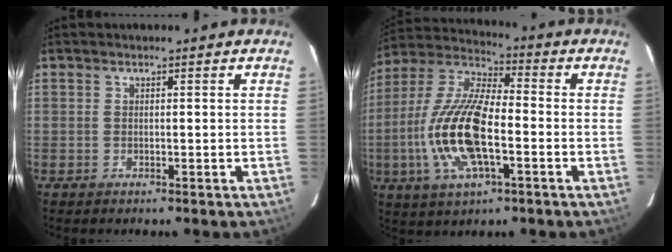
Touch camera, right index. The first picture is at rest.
{"total": 17.2, "force": [-4.0, 6.1, 15.5], "torque": [-0.326, -0.004, -0.082]}